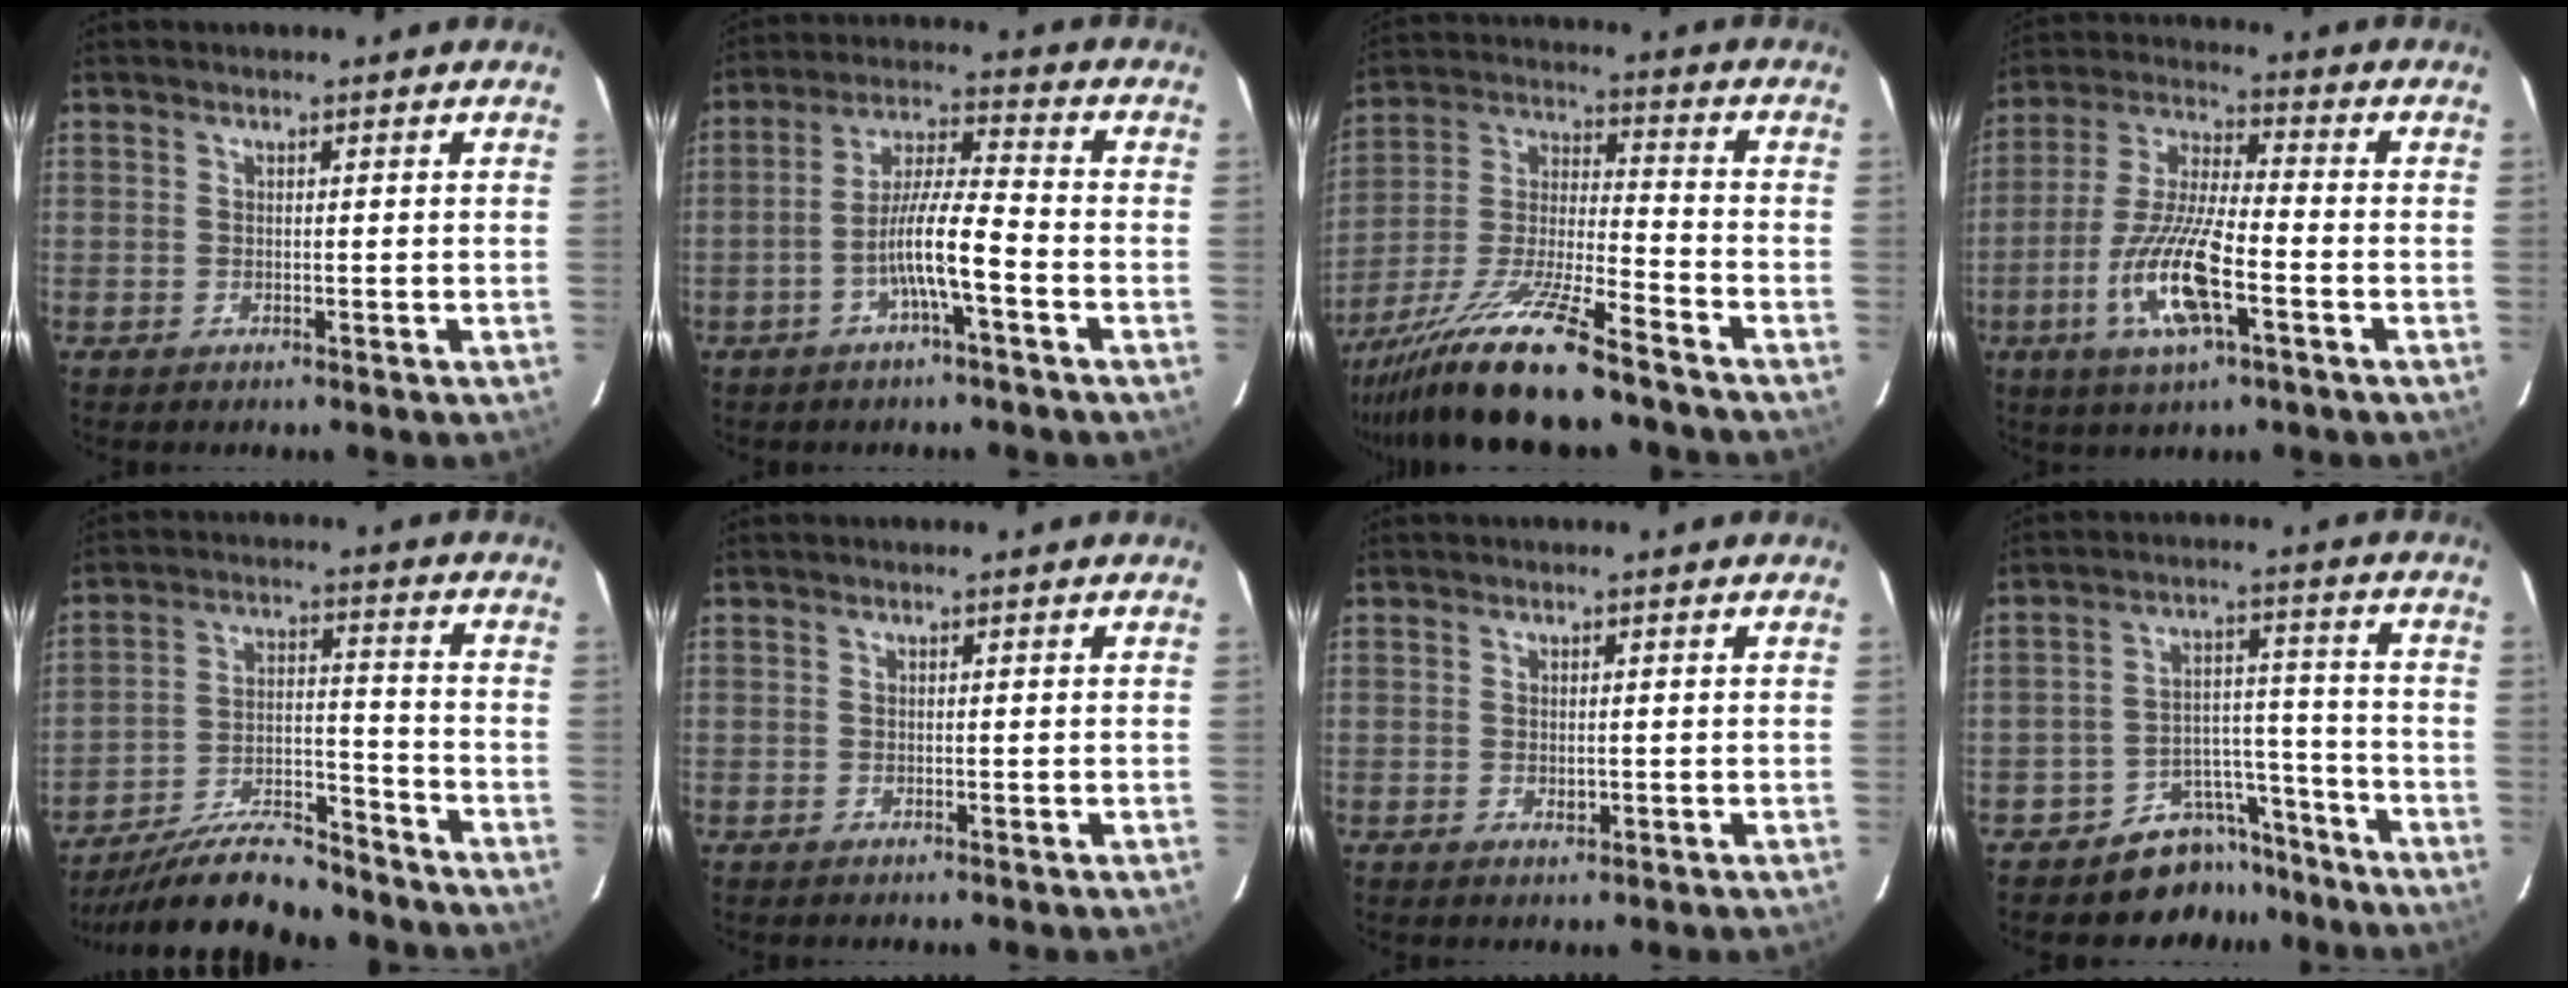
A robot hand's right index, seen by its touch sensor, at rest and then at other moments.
{"total": 8.7, "force": [-3.2, 0.6, 8.0], "torque": [-0.152, 0.014, -0.060]}
{"total": 16.9, "force": [-13.1, 1.2, 10.6], "torque": [-0.228, -0.027, -0.240]}
{"total": 13.2, "force": [-4.9, 2.5, 12.0], "torque": [-0.248, -0.009, -0.089]}
{"total": 14.2, "force": [-12.8, 2.5, 5.4], "torque": [-0.092, 0.017, -0.221]}
{"total": 0.0}
{"total": 1.1, "force": [-0.1, 0.6, 0.9], "torque": [-0.017, -0.002, -0.001]}
{"total": 8.6, "force": [-7.0, 4.7, 1.2], "torque": [-0.001, 0.059, -0.108]}